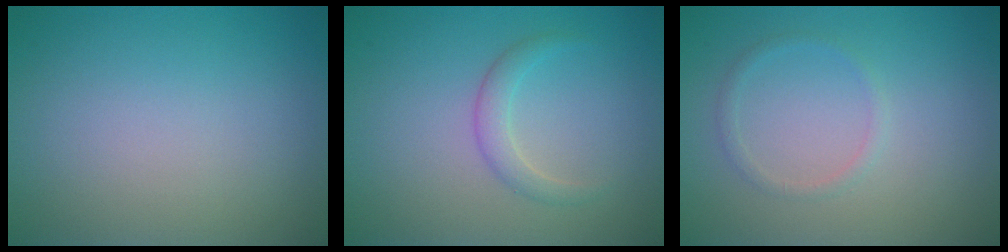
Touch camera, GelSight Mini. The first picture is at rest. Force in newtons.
{"total": 1.7, "press": 1.7, "slide": 0.1}
{"total": 1.0, "press": 1.0, "slide": 0.0}